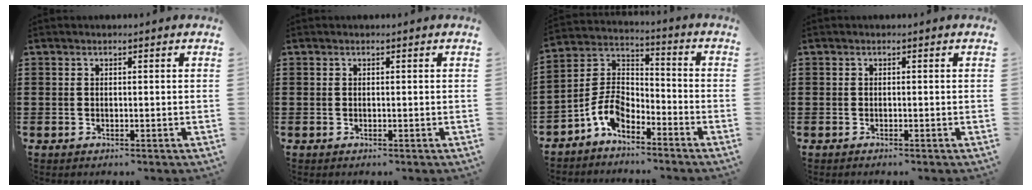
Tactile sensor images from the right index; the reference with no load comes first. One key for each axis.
{"total": 0.0}
{"total": 6.8, "fx": -4.7, "fy": 3.4, "fz": 3.5, "tx": -0.095, "ty": -0.002, "tz": -0.098}
{"total": 0.6, "fx": -0.5, "fy": -0.2, "fz": 0.0, "tx": -0.001, "ty": -0.004, "tz": -0.010}